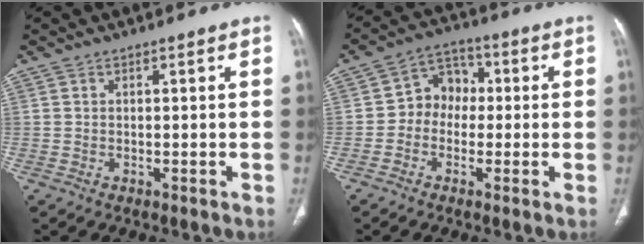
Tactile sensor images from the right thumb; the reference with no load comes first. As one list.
[{"total": 7.1, "force": [-0.6, 5.9, 3.8], "torque": [-0.028, 0.029, -0.027]}]